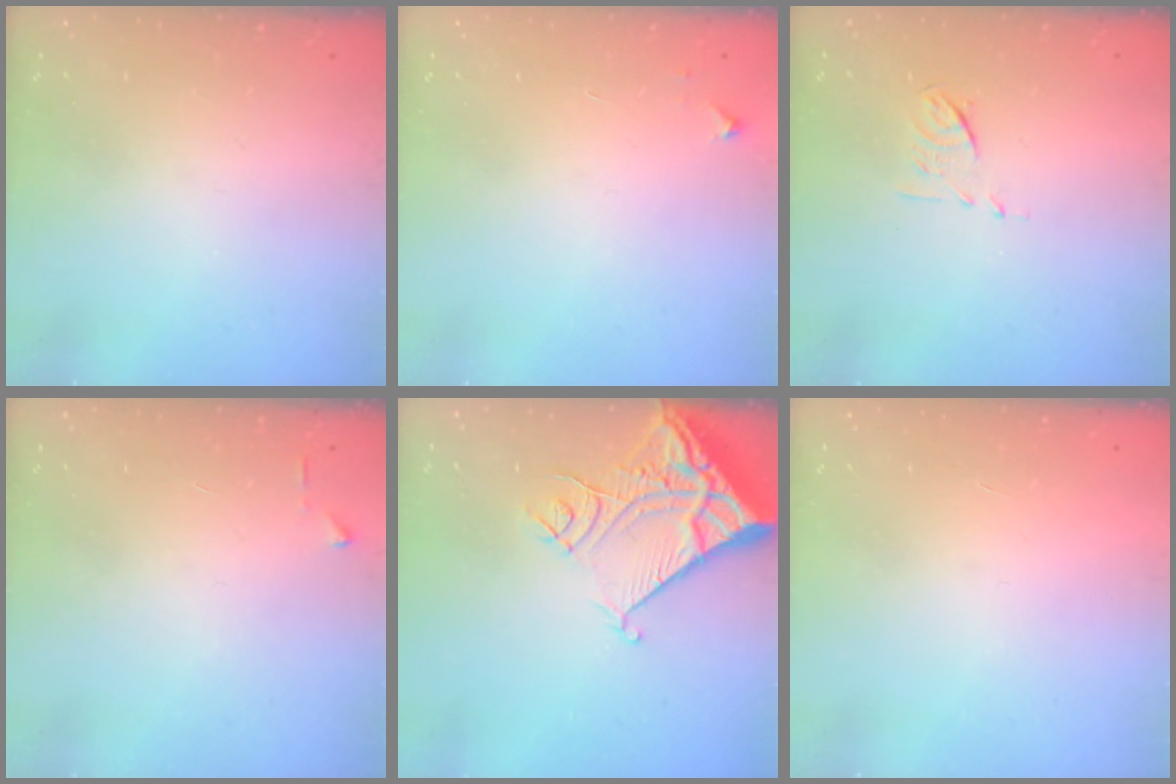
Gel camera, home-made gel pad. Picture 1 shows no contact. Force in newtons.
{"total": 3.3, "press": 3.2, "slide": 0.4}
{"total": 5.5, "press": 5.4, "slide": 1.1}
{"total": 3.2, "press": 3.2, "slide": 0.4}
{"total": 13.1, "press": 13.0, "slide": 1.7}
{"total": 1.7, "press": 1.7, "slide": 0.1}